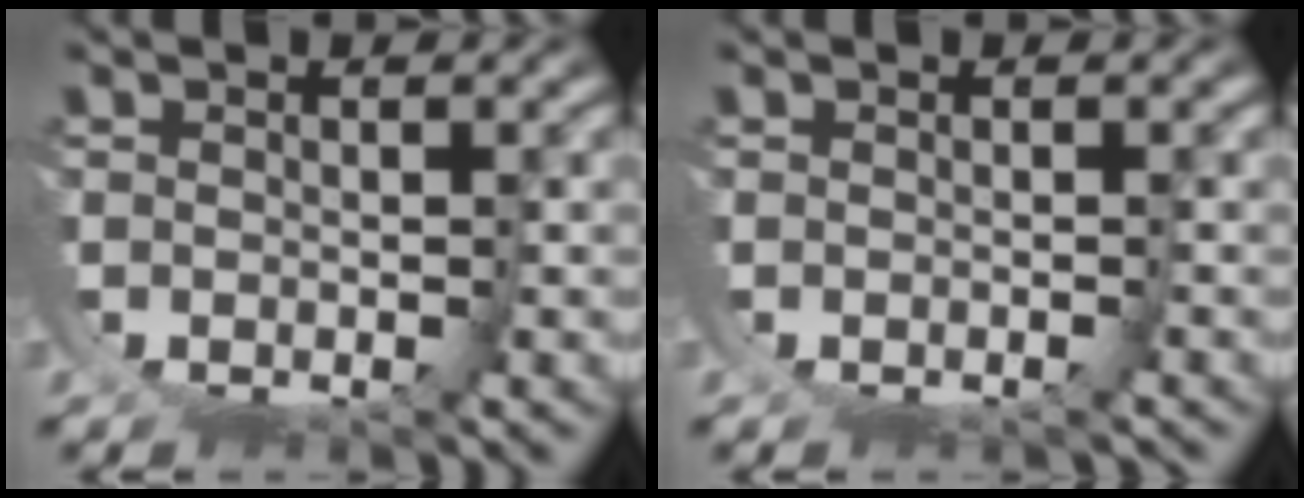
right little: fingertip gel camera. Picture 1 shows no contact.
{"total": 0.8, "force": [-0.5, 0.5, 0.2], "torque": [-0.003, -0.004, -0.007]}